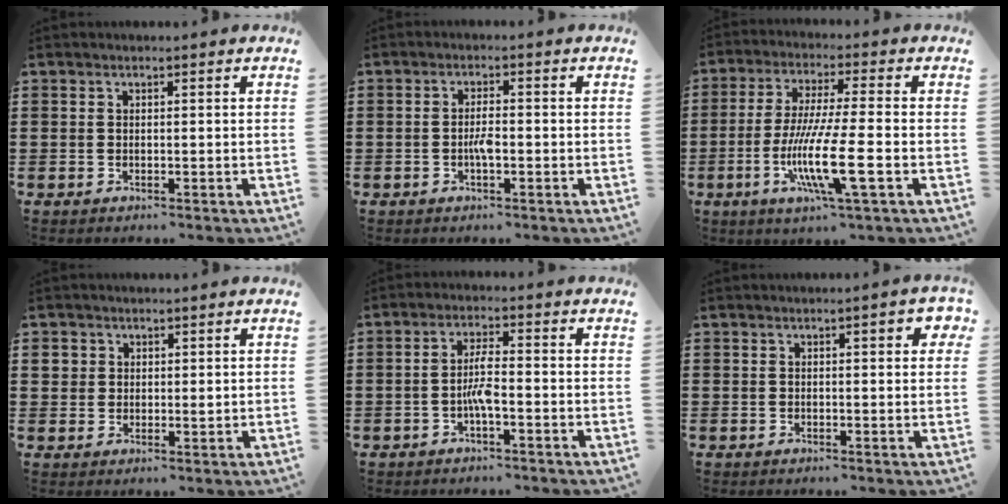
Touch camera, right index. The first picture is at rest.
{"total": 2.6, "force": [-0.7, 0.7, 2.4], "torque": [-0.052, 0.001, -0.016]}
{"total": 12.2, "force": [-3.8, 1.2, 11.5], "torque": [-0.240, -0.020, -0.077]}
{"total": 2.2, "force": [1.1, 1.8, 0.7], "torque": [-0.021, 0.009, 0.020]}
{"total": 4.2, "force": [-1.3, 0.8, 3.9], "torque": [-0.084, 0.000, -0.029]}
{"total": 2.4, "force": [0.7, 0.6, 2.2], "torque": [-0.028, 0.000, 0.007]}